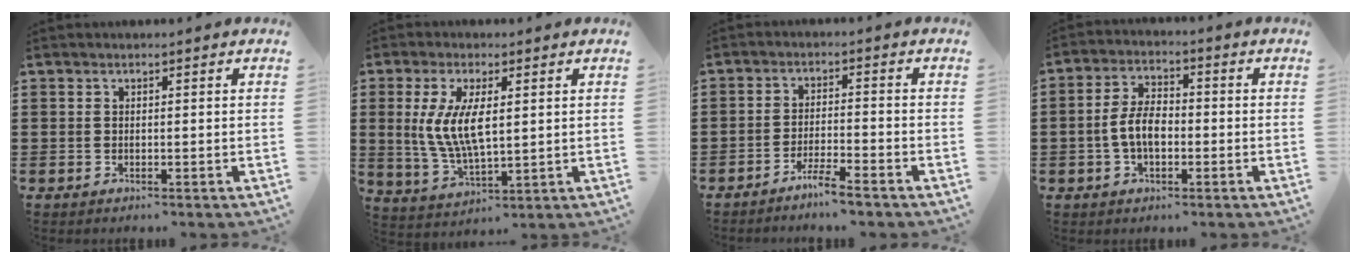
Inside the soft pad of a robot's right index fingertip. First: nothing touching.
{"total": 7.8, "force": [1.1, 2.9, 7.1], "torque": [-0.151, 0.003, 0.016]}
{"total": 3.9, "force": [-3.6, -0.5, 1.5], "torque": [-0.033, -0.002, -0.071]}
{"total": 5.9, "force": [-1.3, 3.0, 4.9], "torque": [-0.115, 0.001, -0.031]}